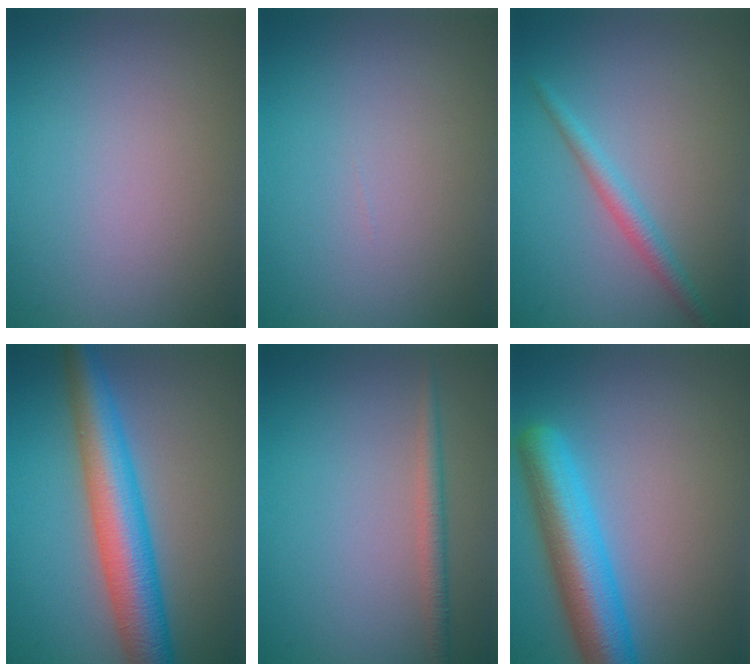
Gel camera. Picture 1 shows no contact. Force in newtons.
{"total": 0.0}
{"total": 2.0, "press": 2.0, "slide": 0.0}
{"total": 7.5, "press": 7.5, "slide": 0.1}
{"total": 1.7, "press": 1.7, "slide": 0.1}
{"total": 7.1, "press": 7.1, "slide": 0.3}